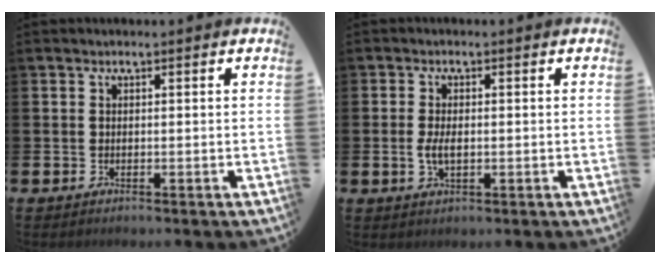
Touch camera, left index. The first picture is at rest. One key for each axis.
{"total": 2.8, "fx": -0.2, "fy": 1.4, "fz": 2.4, "tx": -0.047, "ty": 0.005, "tz": -0.005}